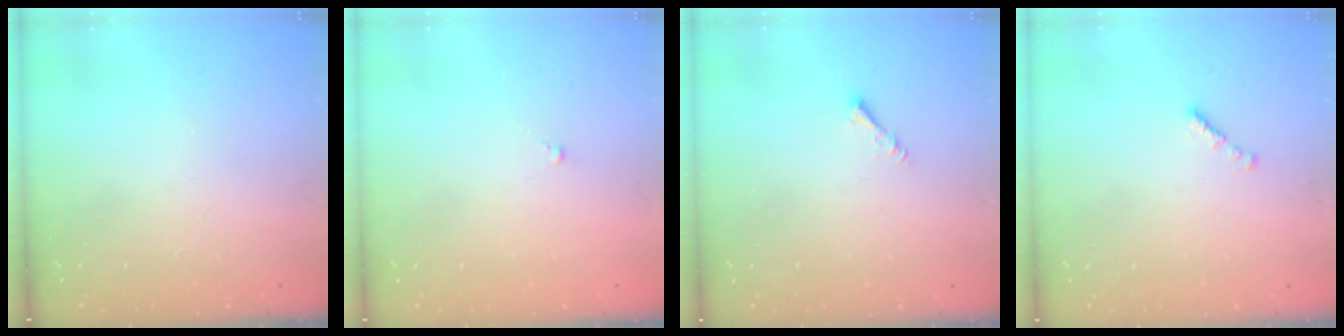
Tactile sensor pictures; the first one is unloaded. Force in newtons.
{"total": 0.0}
{"total": 1.6, "press": 1.6, "slide": 0.3}
{"total": 1.3, "press": 1.1, "slide": 0.6}